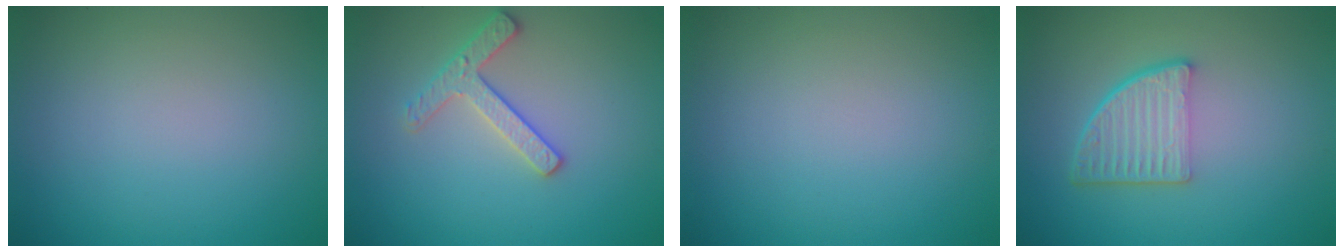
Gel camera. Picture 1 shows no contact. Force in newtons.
{"total": 2.5, "press": 2.5, "slide": 0.3}
{"total": 0.0}
{"total": 4.5, "press": 3.2, "slide": 3.2}